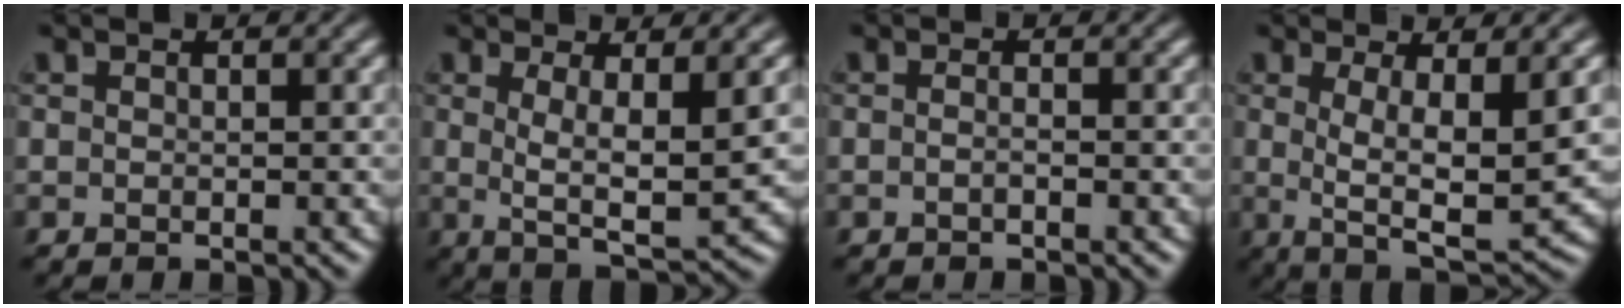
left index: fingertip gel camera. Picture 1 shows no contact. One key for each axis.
{"total": 4.9, "fx": 0.9, "fy": 0.9, "fz": 4.8, "tx": -0.089, "ty": -0.012, "tz": 0.019}
{"total": 0.7, "fx": -0.4, "fy": 0.1, "fz": 0.5, "tx": -0.014, "ty": -0.007, "tz": -0.009}
{"total": 6.4, "fx": 0.6, "fy": 1.4, "fz": 6.2, "tx": -0.108, "ty": -0.013, "tz": 0.016}